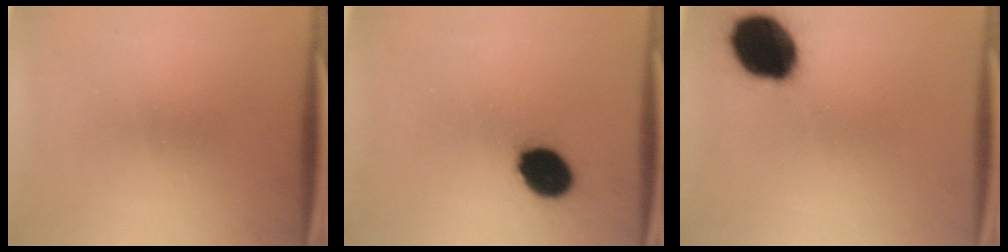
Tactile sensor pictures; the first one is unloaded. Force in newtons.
{"total": 10.8}
{"total": 18.3}